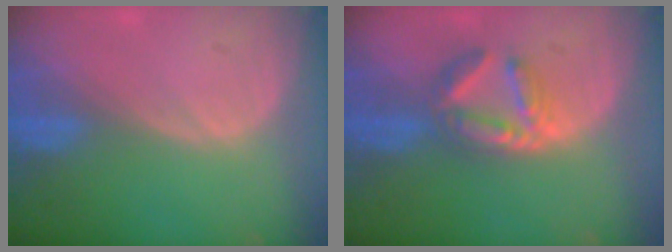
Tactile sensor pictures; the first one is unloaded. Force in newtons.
{"total": 5.9, "press": 5.6, "slide": 1.8}